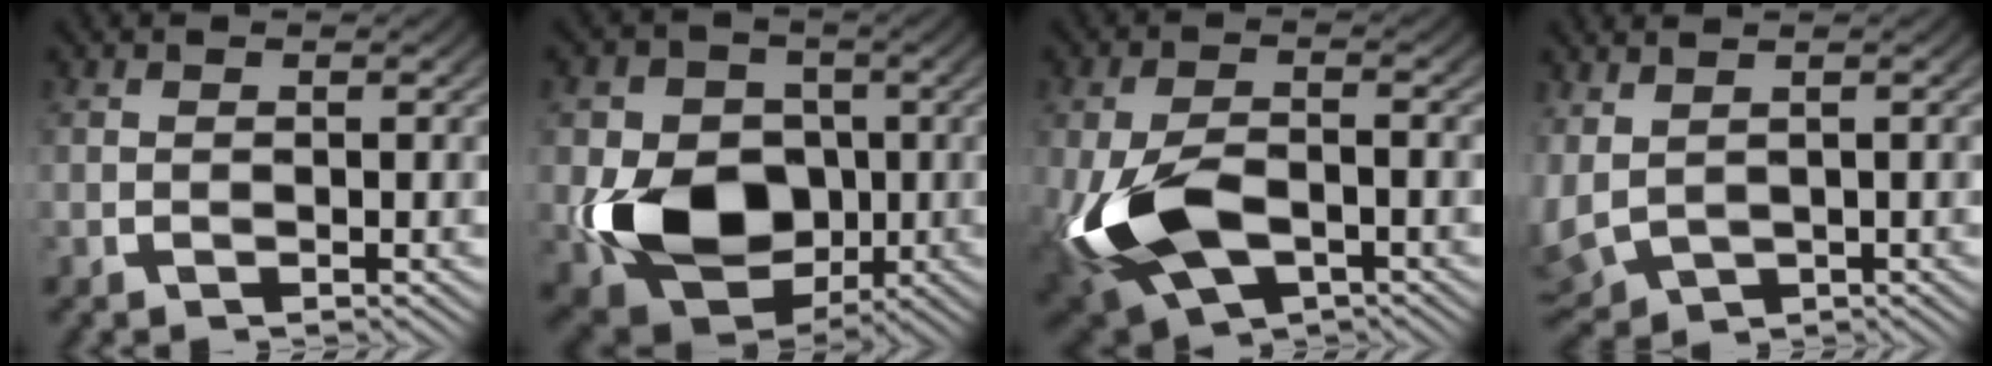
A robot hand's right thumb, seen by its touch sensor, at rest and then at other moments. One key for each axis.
{"total": 14.6, "fx": -1.9, "fy": 10.9, "fz": 9.5, "tx": -0.200, "ty": -0.056, "tz": -0.019}
{"total": 9.9, "fx": -2.6, "fy": 6.0, "fz": 7.4, "tx": -0.179, "ty": -0.030, "tz": -0.028}
{"total": 6.0, "fx": -0.6, "fy": 4.8, "fz": 3.6, "tx": -0.101, "ty": -0.034, "tz": 0.015}